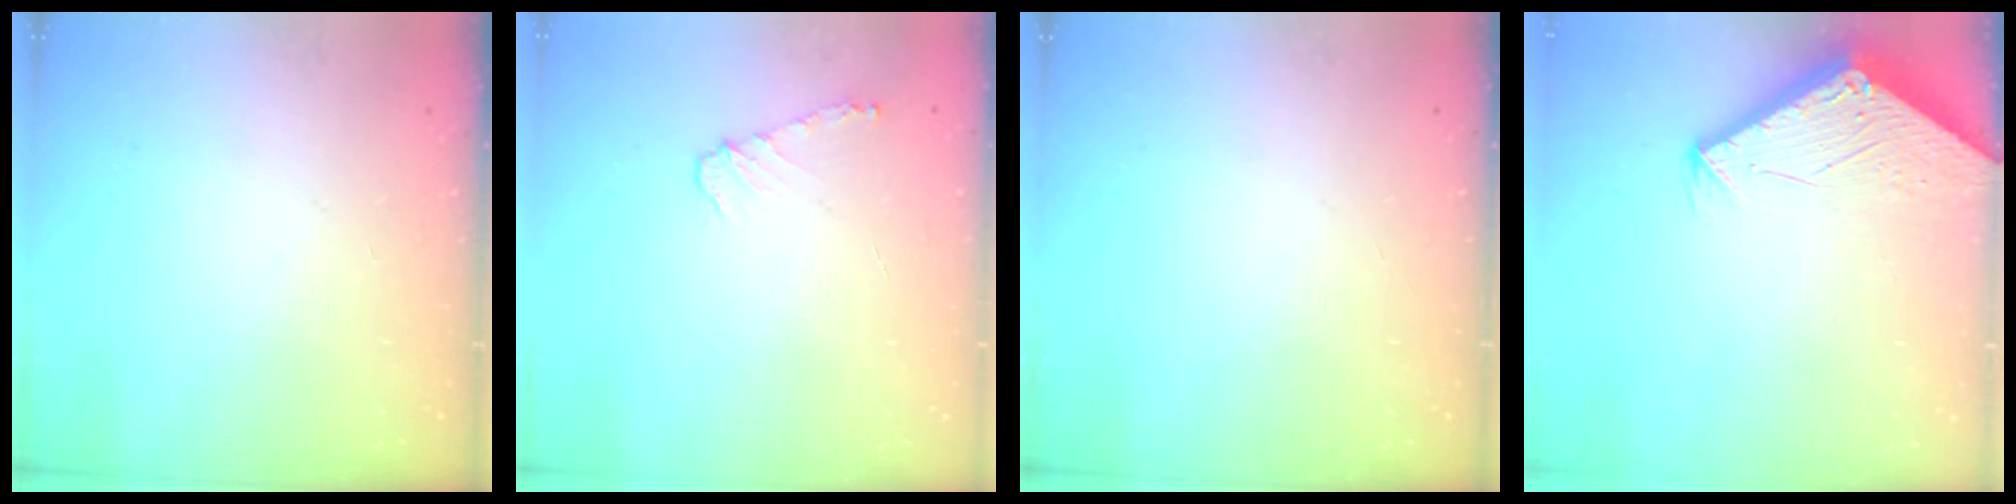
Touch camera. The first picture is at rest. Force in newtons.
{"total": 6.4, "press": 6.3, "slide": 0.6}
{"total": 0.0}
{"total": 2.8, "press": 2.8, "slide": 0.1}